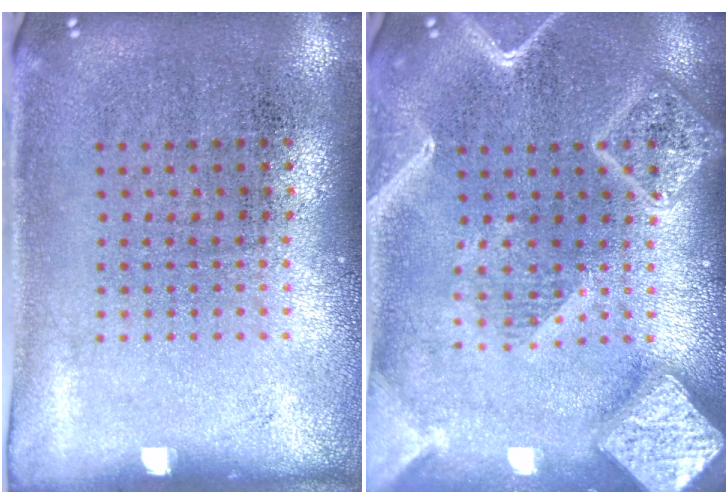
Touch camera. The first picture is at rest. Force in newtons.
{"total": 4.1, "press": 4.1, "slide": 0.5}